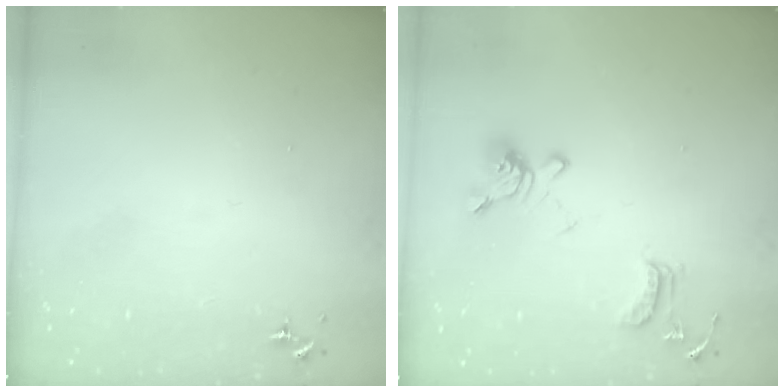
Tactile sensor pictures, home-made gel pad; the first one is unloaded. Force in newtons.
{"total": 14.3, "press": 14.2, "slide": 1.5}